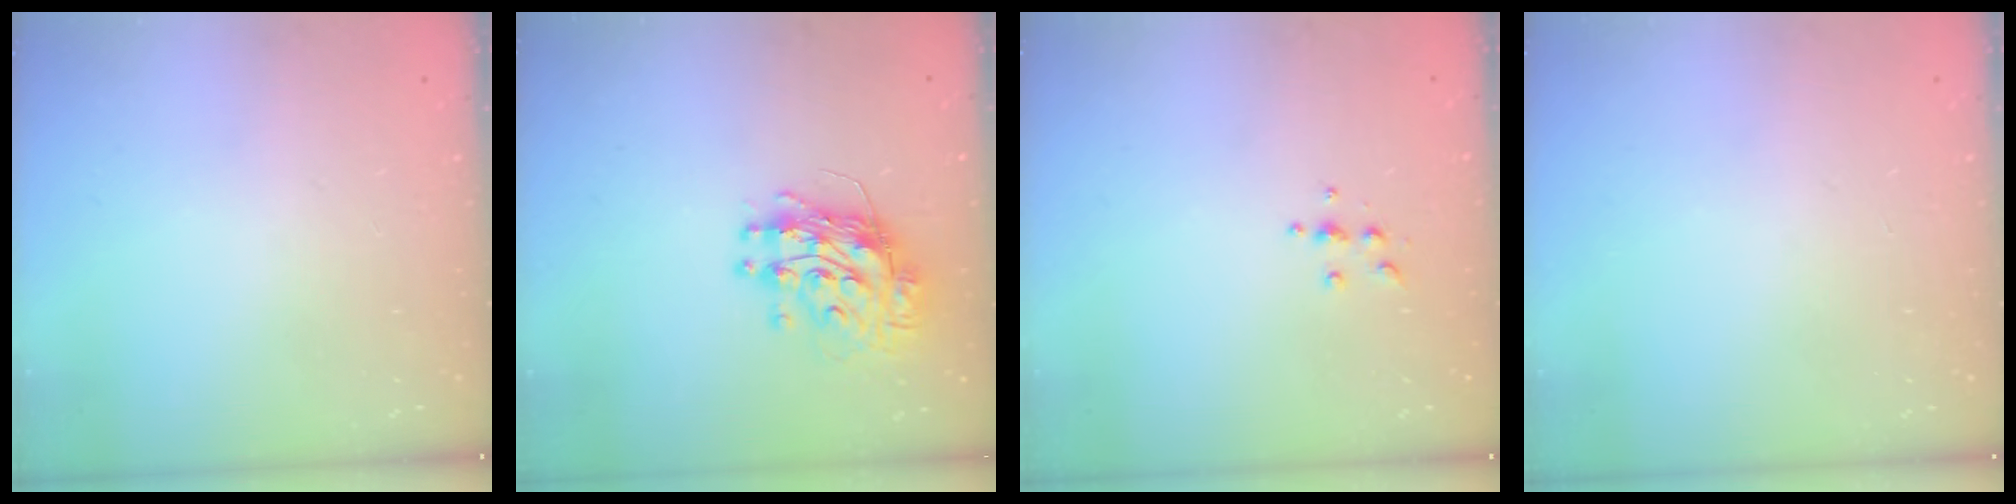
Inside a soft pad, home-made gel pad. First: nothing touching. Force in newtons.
{"total": 11.5, "press": 11.4, "slide": 1.3}
{"total": 5.3, "press": 5.3, "slide": 0.5}
{"total": 0.0}